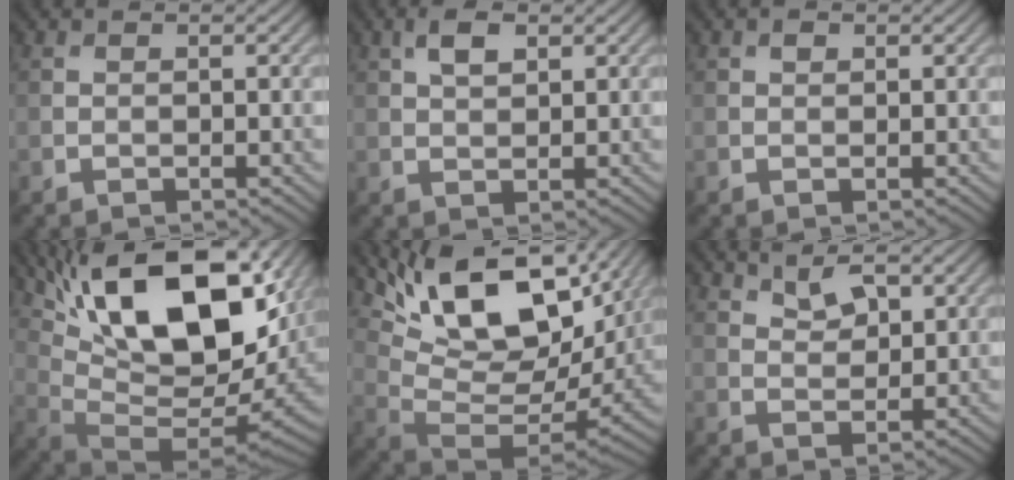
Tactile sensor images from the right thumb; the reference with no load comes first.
{"total": 3.1, "force": [1.5, 1.6, 2.3], "torque": [-0.047, 0.004, 0.028]}
{"total": 0.7, "force": [0.4, 0.4, 0.3], "torque": [-0.004, -0.003, 0.006]}
{"total": 20.3, "force": [8.2, 8.4, 16.6], "torque": [-0.277, 0.026, 0.141]}
{"total": 18.0, "force": [7.5, 8.5, 14.0], "torque": [-0.257, 0.021, 0.130]}
{"total": 3.8, "force": [2.6, 1.6, 2.3], "torque": [-0.045, -0.004, 0.057]}